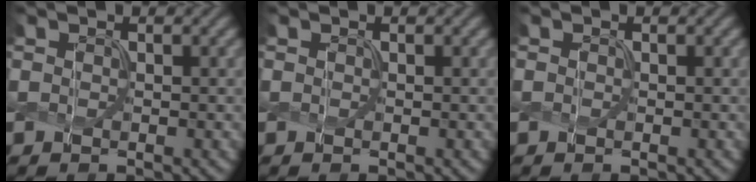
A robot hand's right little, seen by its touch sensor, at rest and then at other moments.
{"total": 0.0}
{"total": 0.0}